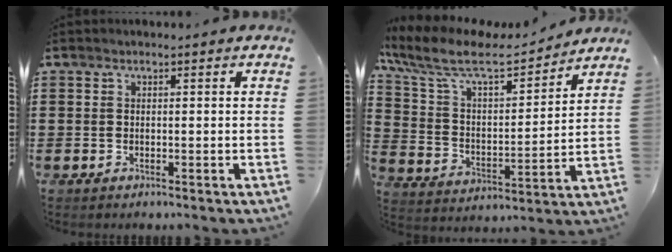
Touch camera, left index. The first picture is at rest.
{"total": 9.5, "force": [8.0, 2.3, 4.6], "torque": [-0.122, -0.044, 0.134]}